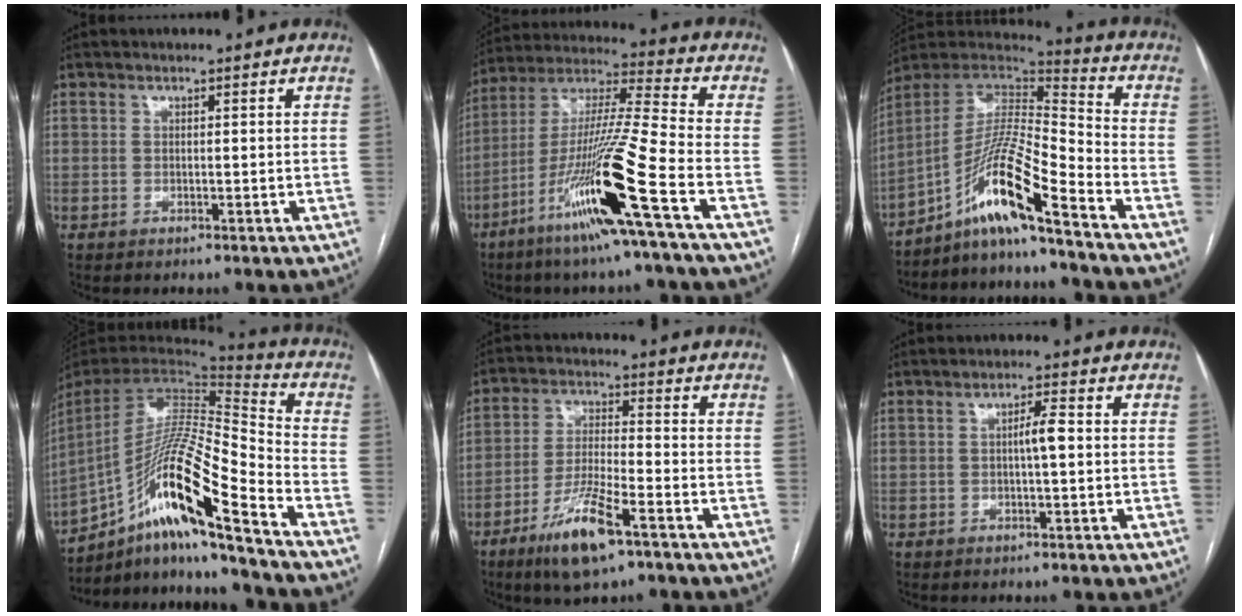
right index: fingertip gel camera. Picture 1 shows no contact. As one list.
[{"total": 18.4, "force": [-8.5, -1.7, 16.2], "torque": [-0.333, -0.032, -0.165]}, {"total": 13.8, "force": [-9.4, -0.3, 10.2], "torque": [-0.196, 0.011, -0.172]}, {"total": 20.0, "force": [-12.8, 0.0, 15.4], "torque": [-0.307, -0.005, -0.240]}, {"total": 10.6, "force": [-6.3, 1.6, 8.4], "torque": [-0.166, -0.018, -0.115]}, {"total": 2.9, "force": [0.0, 0.2, 2.9], "torque": [-0.050, 0.004, 0.000]}]